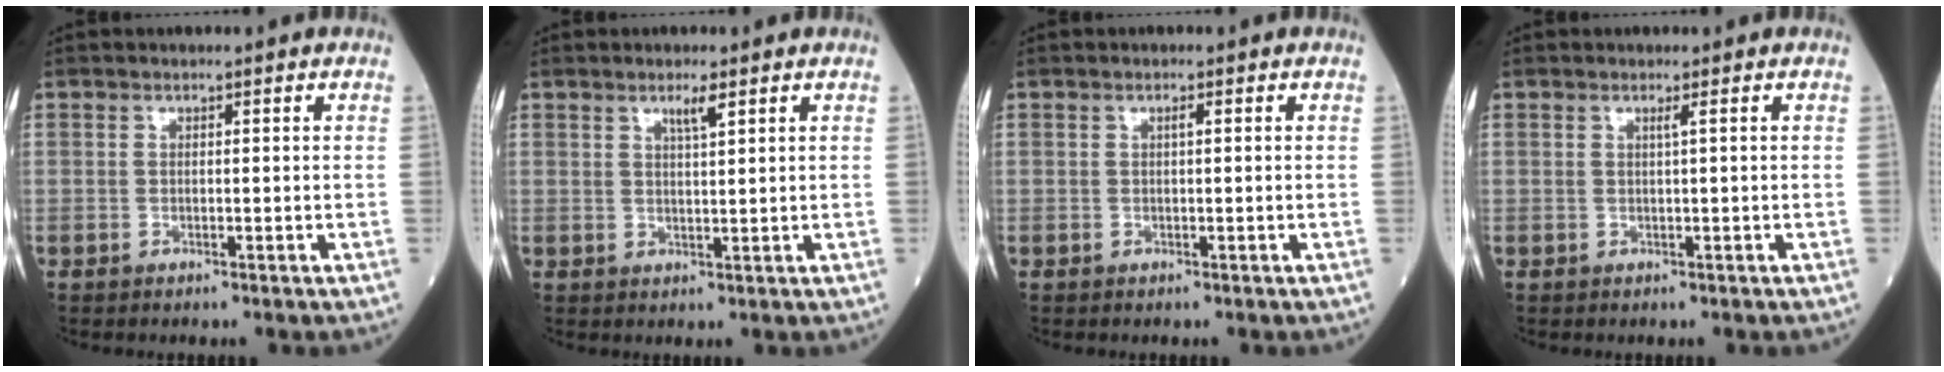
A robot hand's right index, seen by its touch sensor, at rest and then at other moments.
{"total": 2.7, "force": [1.7, 0.2, 2.0], "torque": [-0.040, -0.002, 0.030]}
{"total": 0.6, "force": [0.1, 0.1, 0.6], "torque": [-0.013, 0.002, 0.002]}
{"total": 0.6, "force": [0.2, -0.2, 0.5], "torque": [-0.015, -0.002, 0.006]}